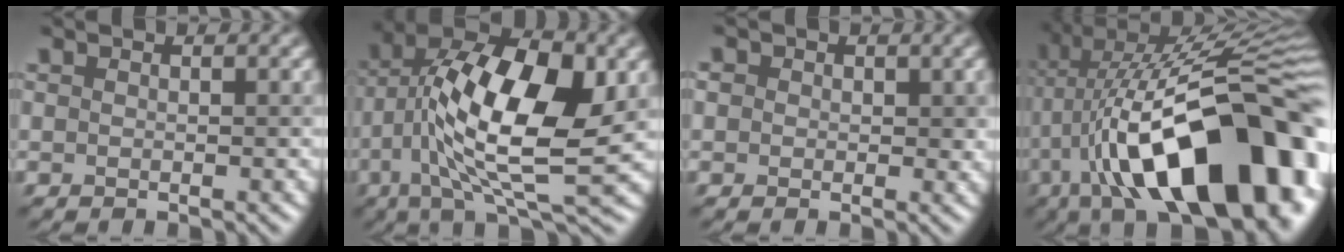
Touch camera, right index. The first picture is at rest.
{"total": 12.9, "force": [0.2, 5.1, 11.9], "torque": [-0.212, 0.009, 0.001]}
{"total": 2.6, "force": [0.7, 2.1, 1.2], "torque": [-0.008, 0.009, -0.003]}
{"total": 19.4, "force": [-4.5, 8.1, 17.0], "torque": [-0.249, 0.031, -0.072]}